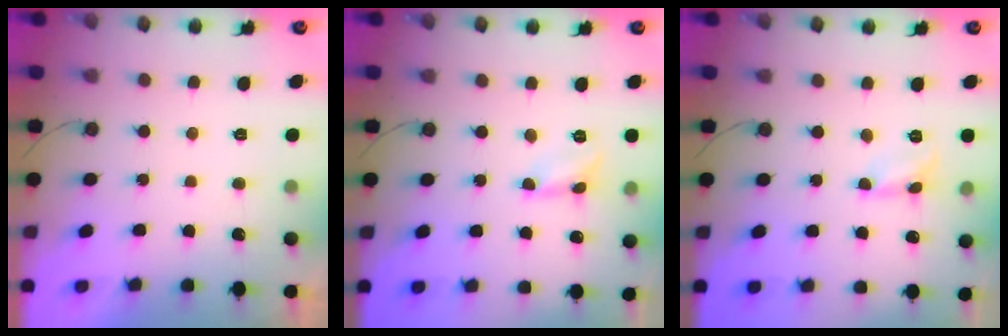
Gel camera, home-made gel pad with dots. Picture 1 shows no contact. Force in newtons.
{"total": 2.6, "press": 2.6, "slide": 0.2}
{"total": 2.0, "press": 2.0, "slide": 0.2}